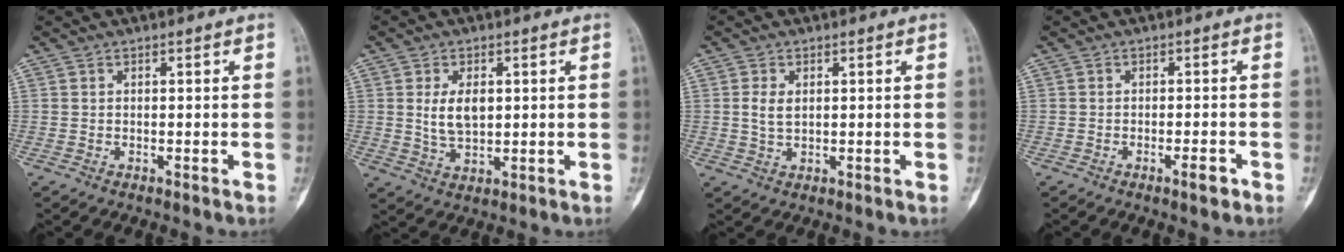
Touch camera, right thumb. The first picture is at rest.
{"total": 6.0, "force": [1.1, 3.5, 4.8], "torque": [-0.079, -0.009, 0.025]}
{"total": 3.1, "force": [0.6, 1.9, 2.4], "torque": [-0.045, -0.003, 0.013]}
{"total": 2.4, "force": [-1.4, 0.6, 1.9], "torque": [-0.029, 0.005, -0.021]}